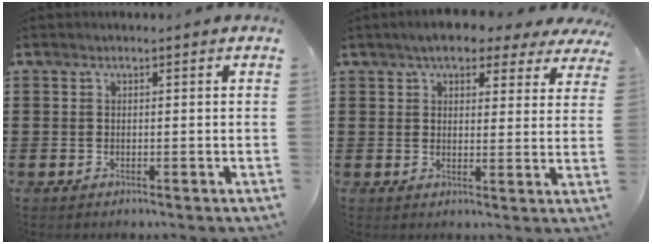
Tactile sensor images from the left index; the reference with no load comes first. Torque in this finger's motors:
{"motor_torque": [2.14, 0.00, 0.24, 0.00]}